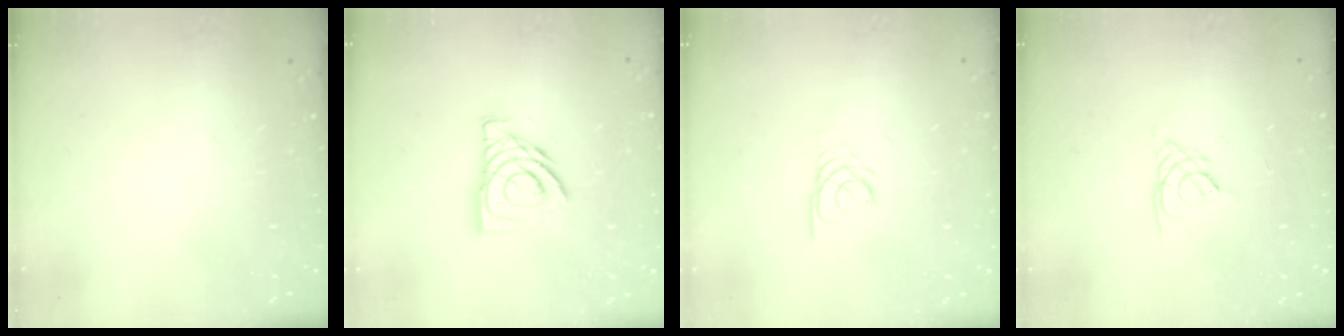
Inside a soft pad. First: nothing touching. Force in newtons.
{"total": 12.5, "press": 12.4, "slide": 1.5}
{"total": 2.5, "press": 2.5, "slide": 0.2}
{"total": 2.7, "press": 2.7, "slide": 0.4}